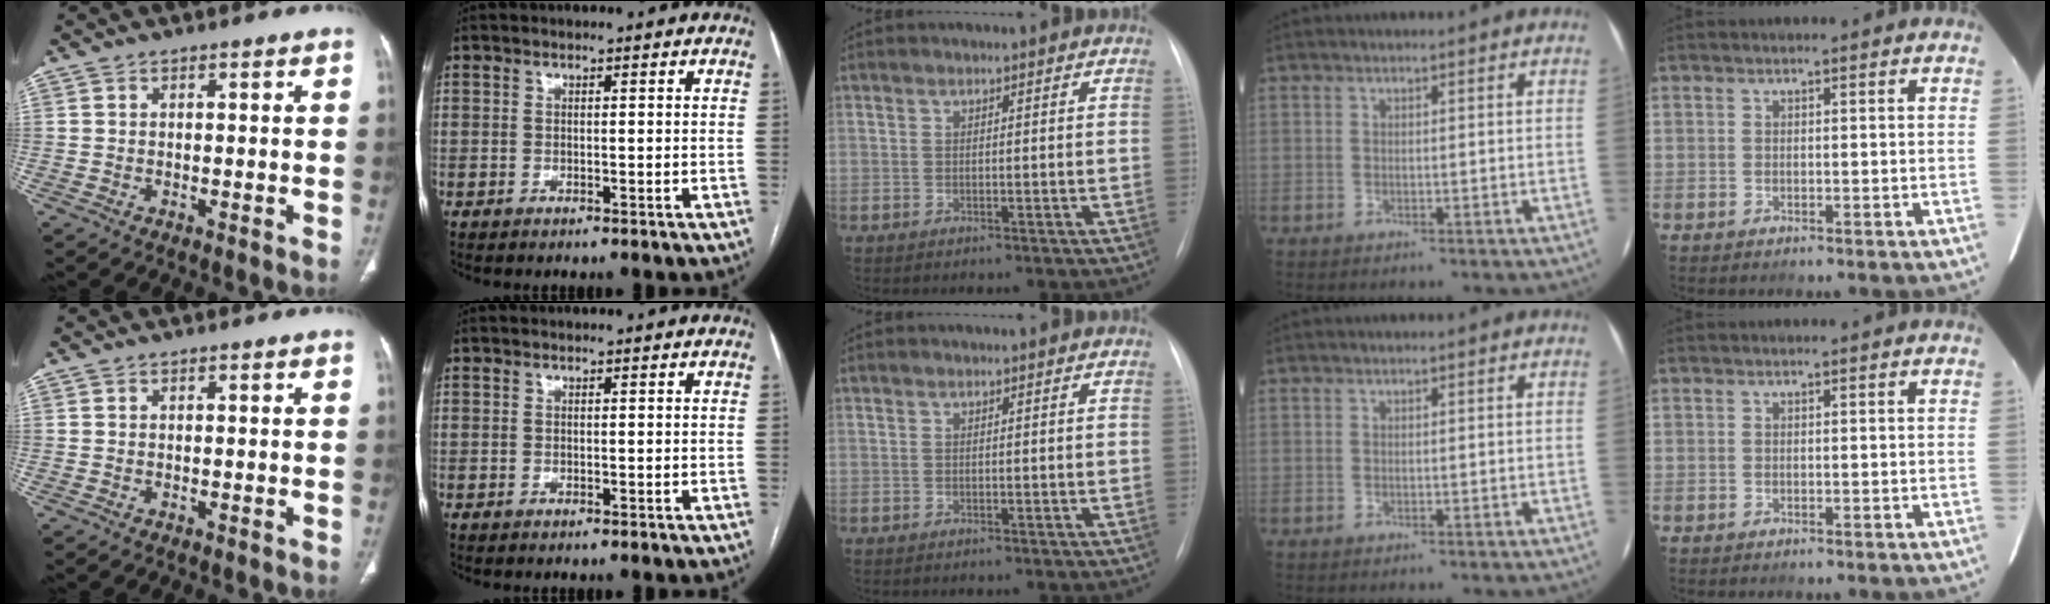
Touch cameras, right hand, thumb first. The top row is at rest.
{}